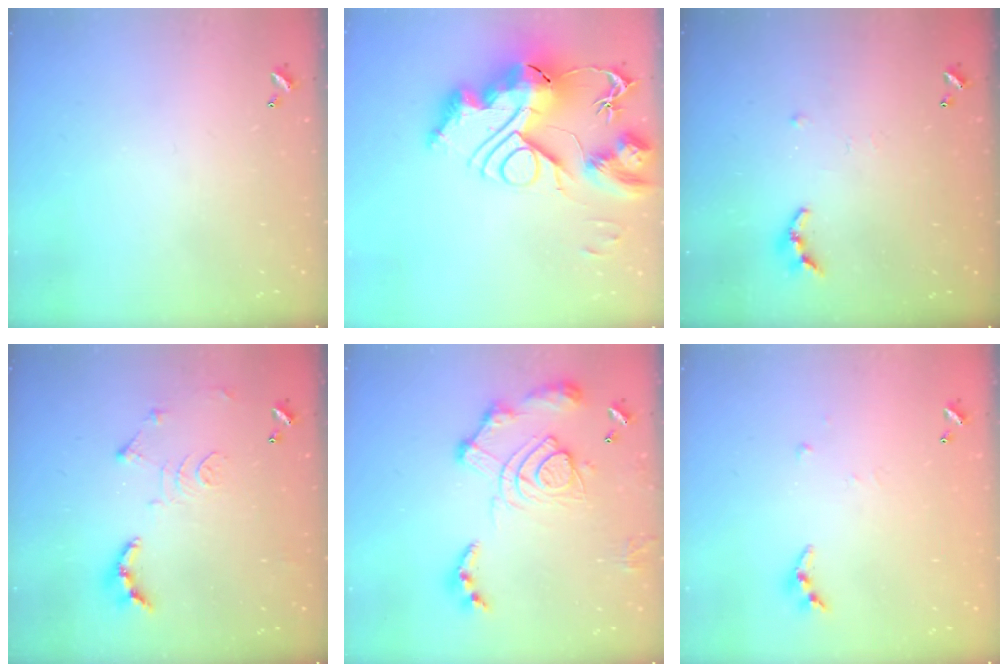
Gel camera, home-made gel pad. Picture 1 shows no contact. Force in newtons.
{"total": 0.7, "press": 0.7, "slide": 0.0}
{"total": 6.8, "press": 6.7, "slide": 0.5}
{"total": 12.0, "press": 11.9, "slide": 1.3}
{"total": 17.1, "press": 17.0, "slide": 1.6}
{"total": 4.4, "press": 4.4, "slide": 0.3}